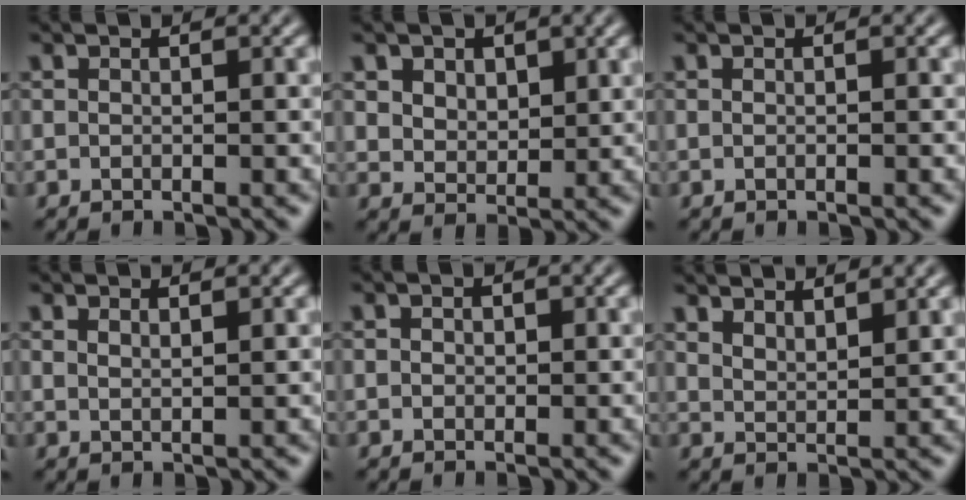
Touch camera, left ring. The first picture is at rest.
{"total": 3.6, "force": [1.9, 2.6, 1.7], "torque": [-0.051, -0.005, 0.037]}
{"total": 0.0}
{"total": 0.9, "force": [0.6, 0.2, 0.6], "torque": [-0.013, -0.002, 0.012]}
{"total": 0.9, "force": [0.2, 0.8, 0.4], "torque": [-0.007, -0.002, -0.002]}
{"total": 3.6, "force": [3.1, 0.9, 1.5], "torque": [-0.011, 0.003, 0.043]}